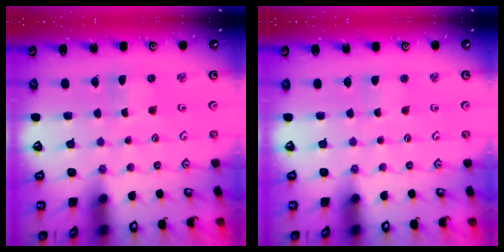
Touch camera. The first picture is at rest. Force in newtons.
{"total": 2.5, "press": 2.4, "slide": 0.4}